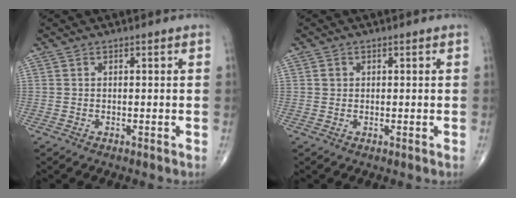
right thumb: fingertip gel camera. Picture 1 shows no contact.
{"total": 1.0, "force": [0.2, 0.9, 0.3], "torque": [-0.001, 0.001, 0.003]}